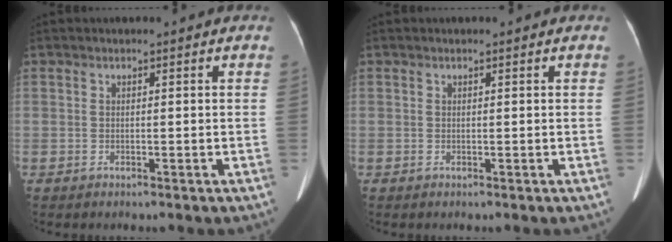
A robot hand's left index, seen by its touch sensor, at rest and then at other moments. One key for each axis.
{"total": 0.0}